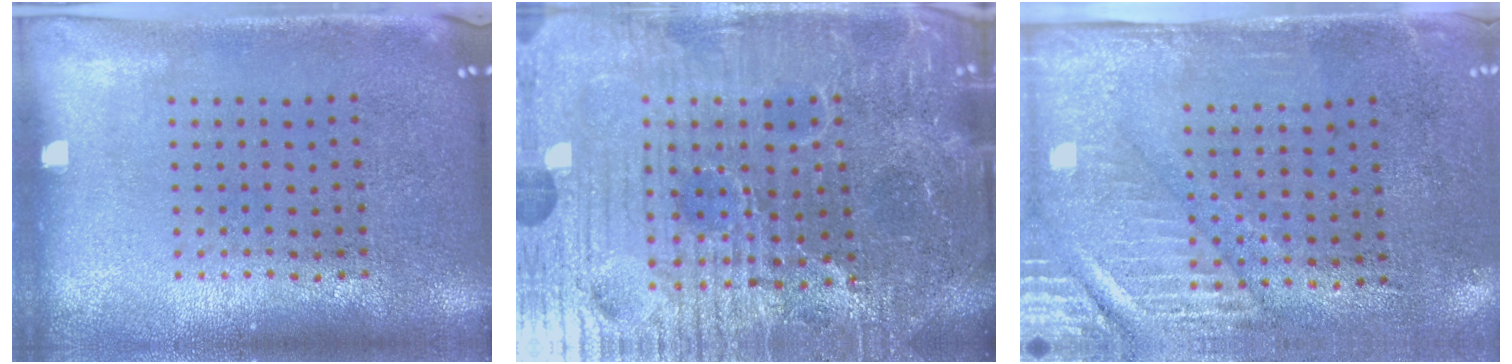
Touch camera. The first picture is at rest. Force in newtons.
{"total": 6.1, "press": 5.7, "slide": 2.2}
{"total": 2.8, "press": 2.4, "slide": 1.4}